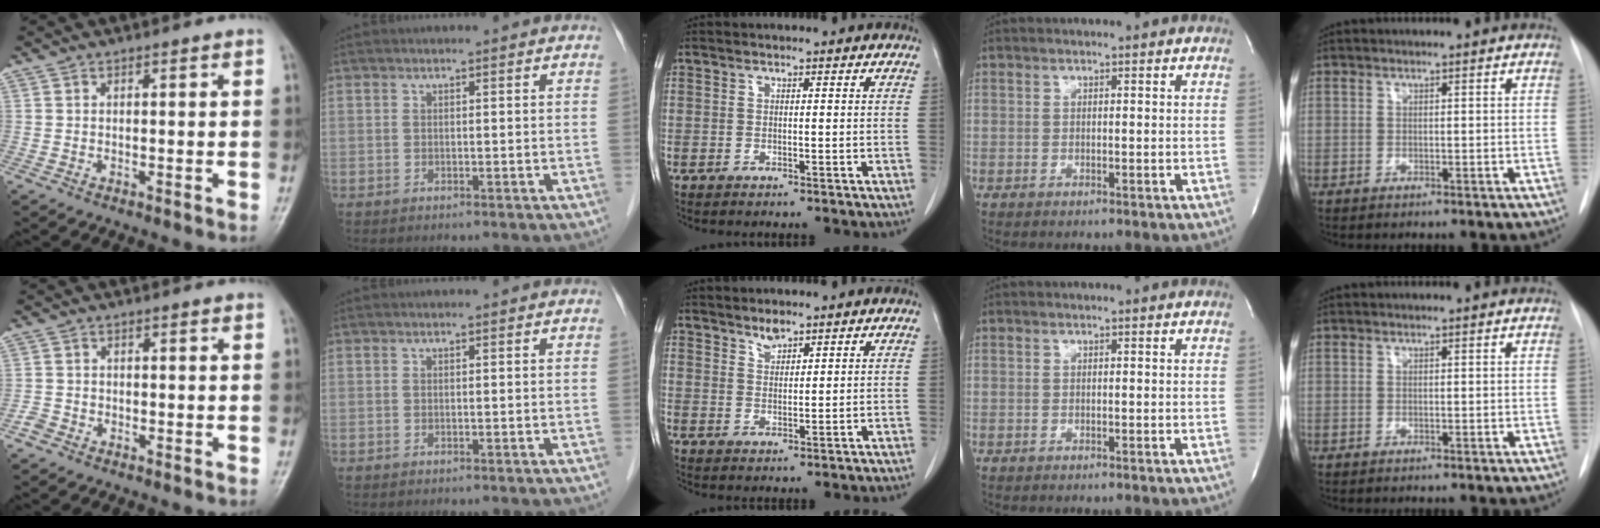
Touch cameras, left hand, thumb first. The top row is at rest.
{"thumb": {"total": 1.7, "force": [-1.3, 1.2, 0.3], "torque": [-0.003, 0.004, -0.028]}, "middle": {"total": 2.3, "force": [2.0, 0.7, 0.8], "torque": [-0.016, -0.003, 0.038]}}